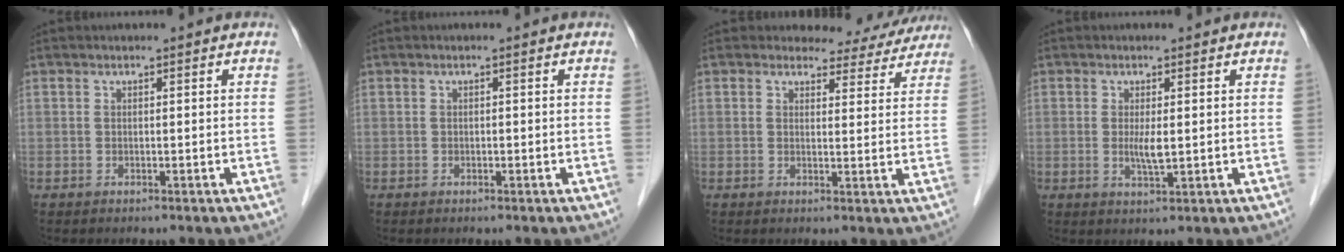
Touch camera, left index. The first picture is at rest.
{"total": 0.0}
{"total": 7.9, "force": [7.3, 3.0, 0.4], "torque": [0.015, -0.005, 0.067]}
{"total": 2.8, "force": [0.1, 0.4, 2.8], "torque": [-0.058, -0.006, 0.005]}